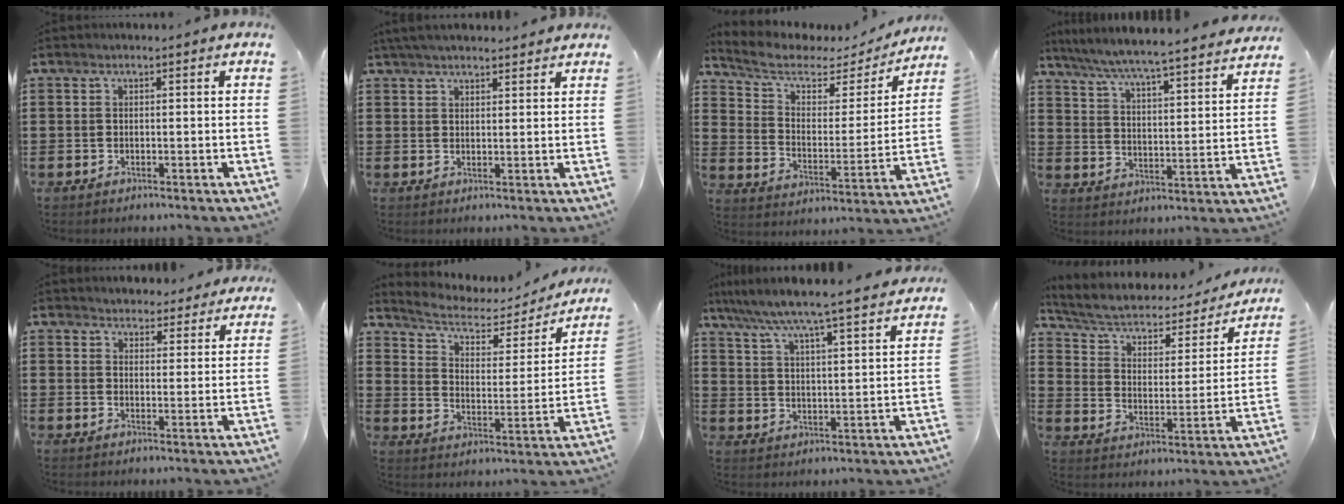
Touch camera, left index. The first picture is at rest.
{"total": 3.6, "force": [3.3, 0.4, 1.2], "torque": [-0.032, -0.002, 0.064]}
{"total": 6.0, "force": [4.4, 2.9, 3.0], "torque": [-0.083, -0.022, 0.071]}
{"total": 5.5, "force": [5.3, -0.8, 1.5], "torque": [-0.055, -0.045, 0.084]}
{"total": 3.4, "force": [3.3, 0.8, -0.3], "torque": [-0.009, -0.010, 0.062]}
{"total": 4.4, "force": [3.3, 1.9, 2.1], "torque": [-0.061, -0.020, 0.047]}
{"total": 5.9, "force": [5.4, -1.1, 2.1], "torque": [-0.065, -0.043, 0.084]}
{"total": 4.3, "force": [2.9, 2.3, 2.1], "torque": [-0.059, -0.023, 0.042]}